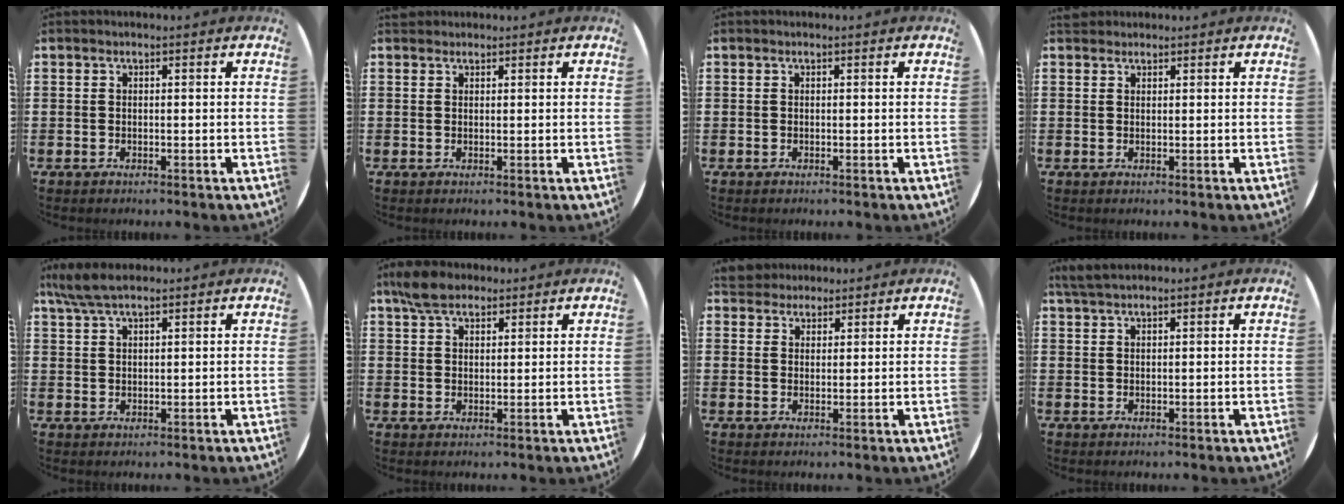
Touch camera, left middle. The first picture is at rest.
{"total": 0.8, "force": [0.7, 0.2, -0.1], "torque": [0.001, 0.004, 0.014]}
{"total": 0.0}
{"total": 1.1, "force": [1.0, 0.4, 0.0], "torque": [-0.001, 0.003, 0.020]}
{"total": 4.4, "force": [3.5, 1.0, 2.6], "torque": [-0.058, 0.001, 0.065]}
{"total": 4.4, "force": [3.5, 2.0, 1.8], "torque": [-0.037, 0.003, 0.065]}
{"total": 3.1, "force": [2.9, 1.2, -0.1], "torque": [0.002, -0.002, 0.055]}
{"total": 2.2, "force": [1.9, 0.3, 0.9], "torque": [-0.021, 0.004, 0.036]}